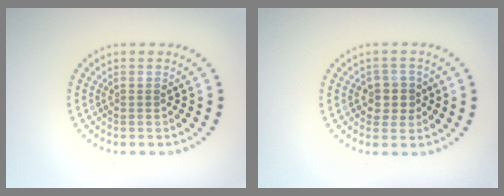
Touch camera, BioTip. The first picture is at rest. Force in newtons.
{"total": 2.5, "press": 2.2, "slide": 1.0}